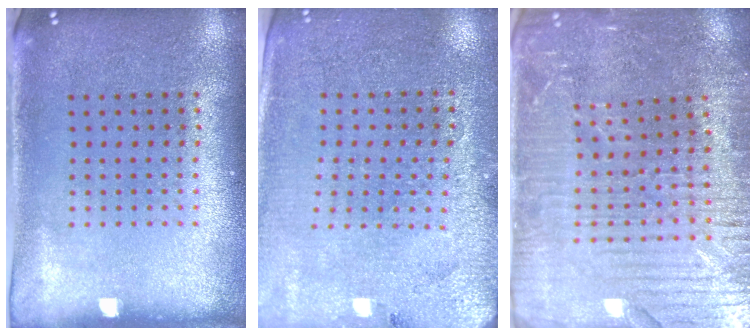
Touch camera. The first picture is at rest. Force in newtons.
{"total": 2.8, "press": 2.8, "slide": 0.5}
{"total": 3.8, "press": 3.7, "slide": 1.0}